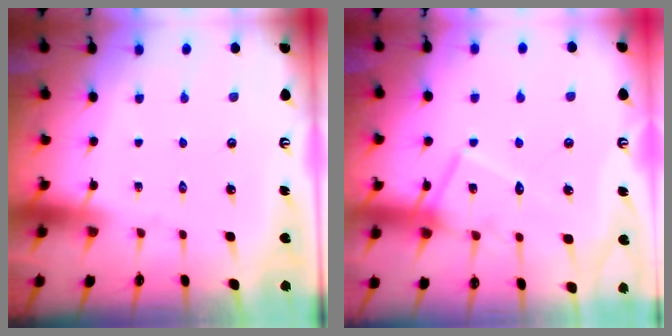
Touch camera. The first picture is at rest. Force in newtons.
{"total": 14.0, "press": 13.9, "slide": 1.1}